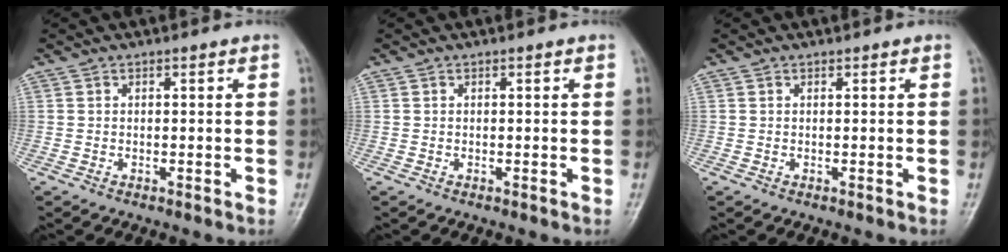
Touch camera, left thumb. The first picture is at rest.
{"total": 0.0}
{"total": 0.0}